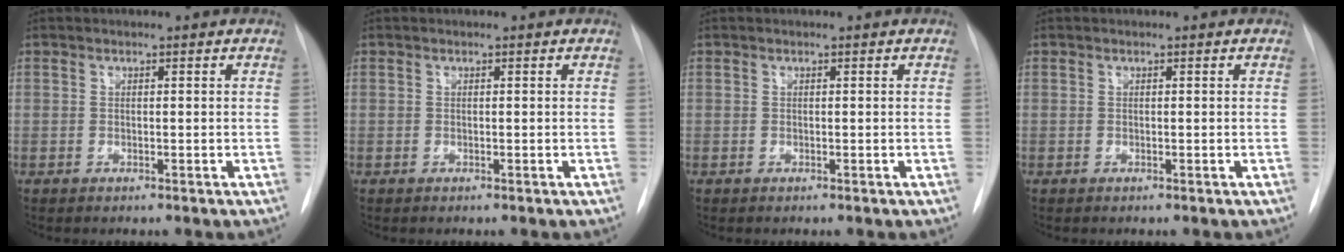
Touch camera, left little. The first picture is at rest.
{"total": 0.0}
{"total": 0.0}
{"total": 0.0}